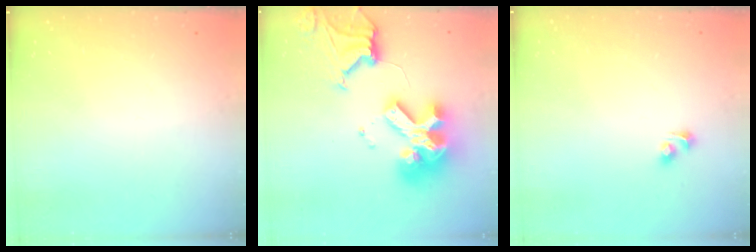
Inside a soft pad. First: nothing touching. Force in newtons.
{"total": 21.2, "press": 21.1, "slide": 2.3}
{"total": 2.7, "press": 2.4, "slide": 1.1}